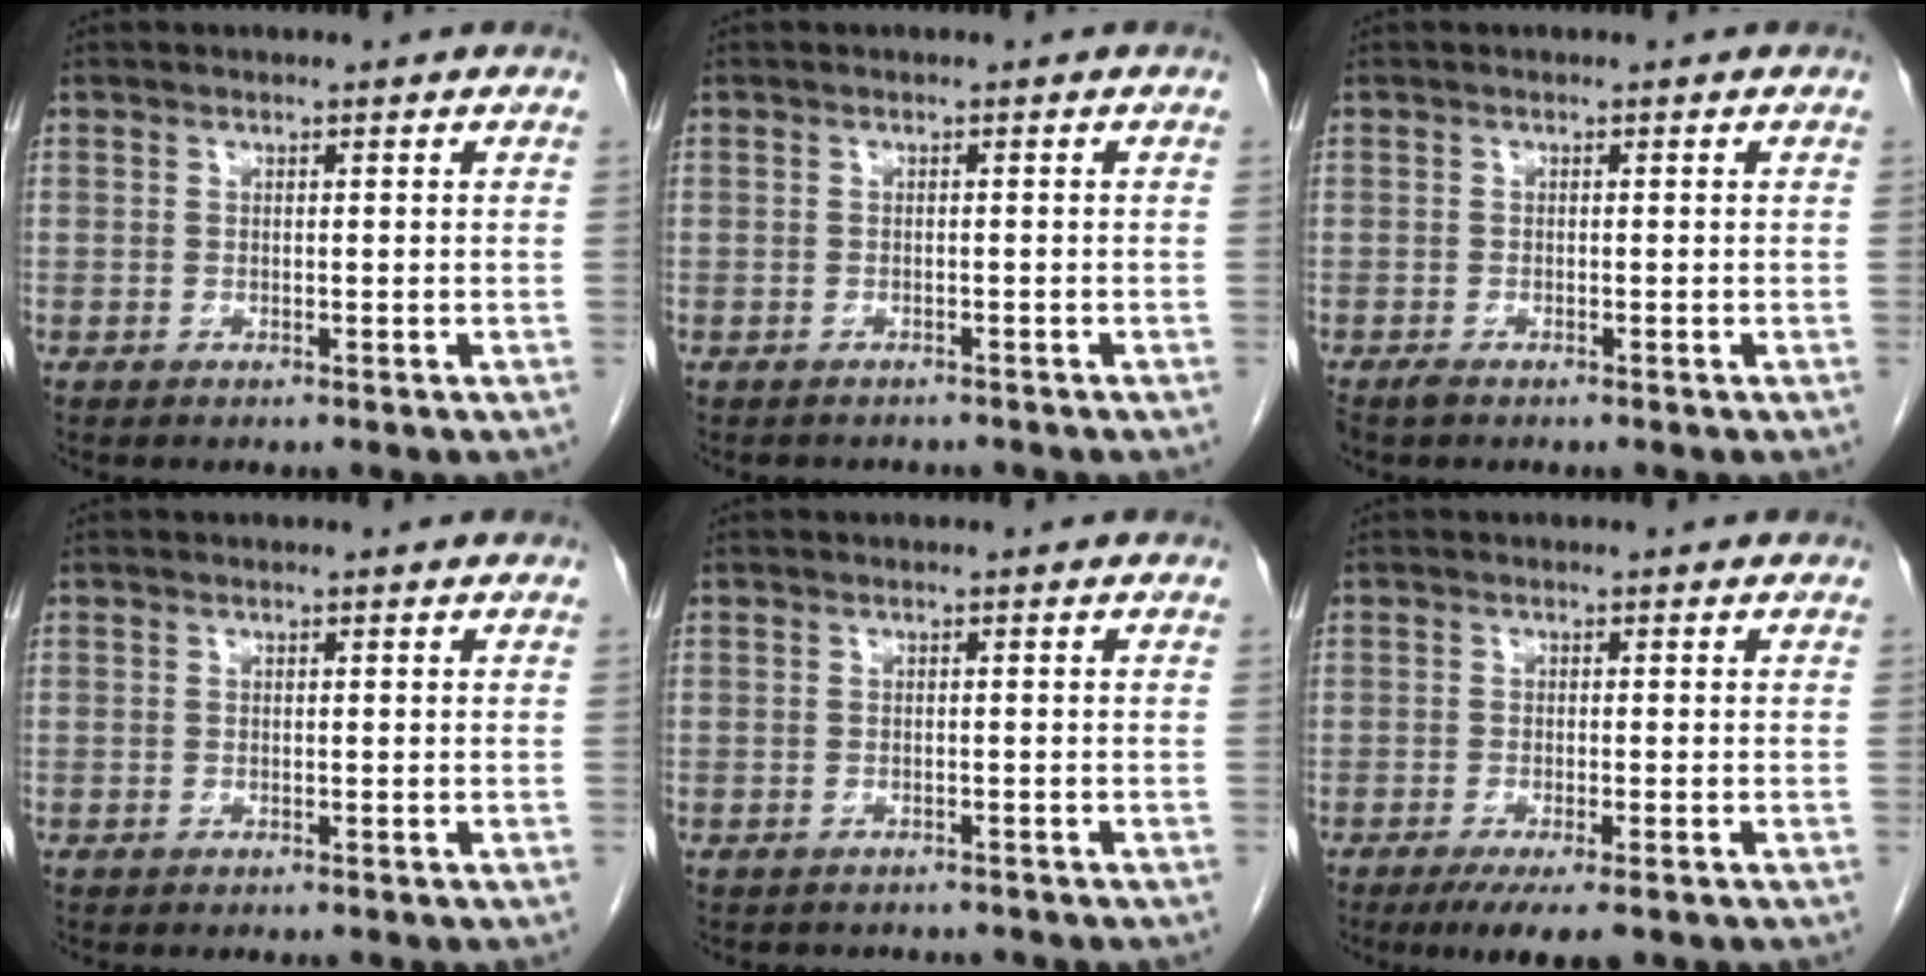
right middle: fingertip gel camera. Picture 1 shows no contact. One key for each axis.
{"total": 3.0, "fx": -2.7, "fy": 1.2, "fz": 0.4, "tx": -0.009, "ty": -0.002, "tz": -0.033}
{"total": 1.2, "fx": -1.0, "fy": 0.4, "fz": 0.6, "tx": -0.018, "ty": -0.004, "tz": -0.016}
{"total": 0.0}
{"total": 3.2, "fx": -2.9, "fy": 1.3, "fz": 0.4, "tx": -0.008, "ty": -0.001, "tz": -0.036}
{"total": 5.3, "fx": -3.7, "fy": 0.7, "fz": 3.8, "tx": -0.053, "ty": -0.015, "tz": -0.055}